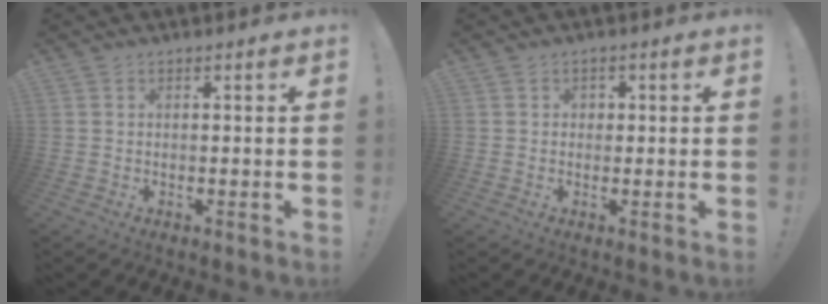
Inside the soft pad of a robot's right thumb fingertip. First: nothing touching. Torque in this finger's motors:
{"motor_torque": [0.01, 0.01, -0.04, 0.03, 0.01]}